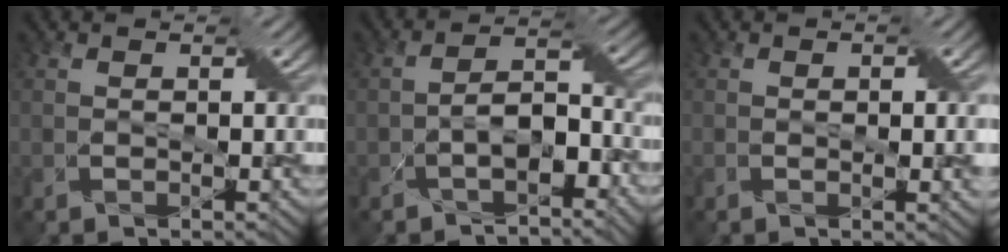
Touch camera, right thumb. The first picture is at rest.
{"total": 5.3, "force": [-3.2, 2.7, 3.2], "torque": [-0.047, 0.008, -0.064]}
{"total": 3.1, "force": [0.3, 0.7, 3.0], "torque": [-0.047, 0.002, 0.003]}